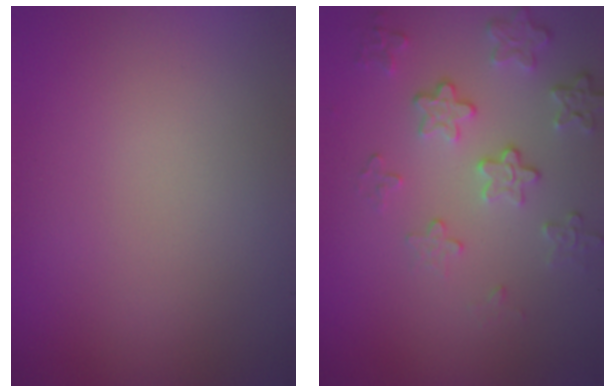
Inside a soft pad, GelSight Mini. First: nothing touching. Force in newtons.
{"total": 4.2, "press": 3.2, "slide": 2.8}